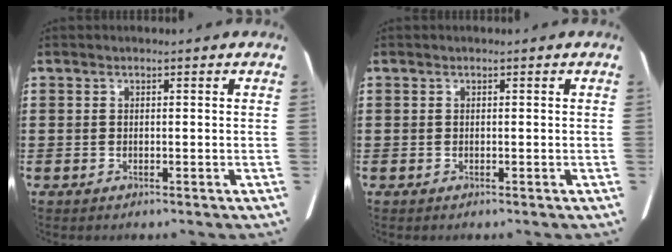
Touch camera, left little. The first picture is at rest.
{"total": 0.0}